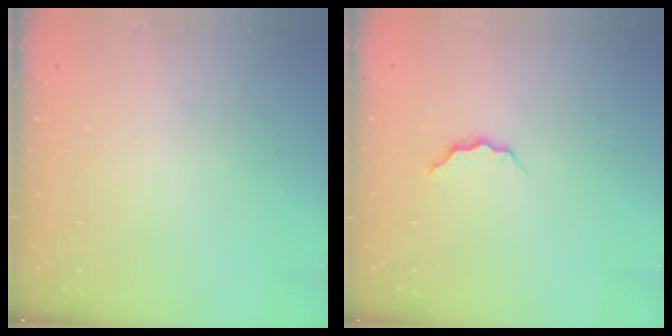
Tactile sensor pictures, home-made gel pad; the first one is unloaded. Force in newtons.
{"total": 3.5, "press": 3.5, "slide": 0.4}